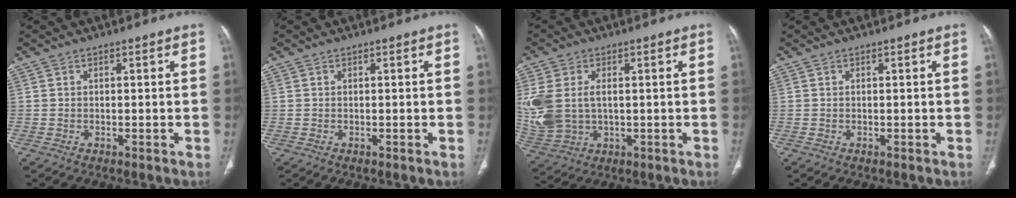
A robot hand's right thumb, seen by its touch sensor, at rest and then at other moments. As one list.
[{"total": 0.0}, {"total": 13.3, "force": [1.1, 9.1, 9.7], "torque": [-0.238, 0.000, 0.038]}, {"total": 0.0}]